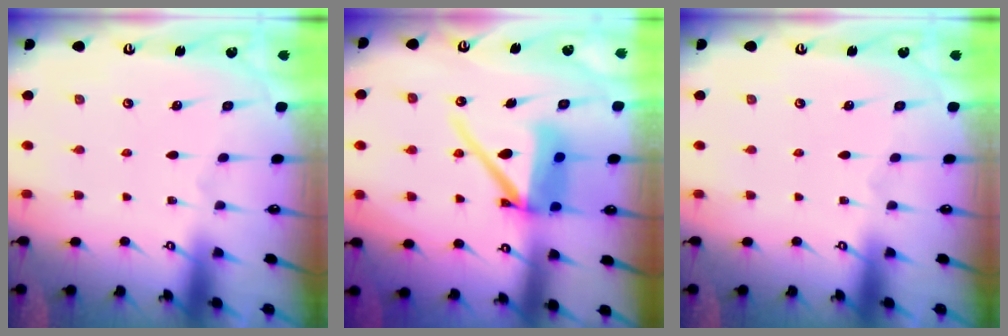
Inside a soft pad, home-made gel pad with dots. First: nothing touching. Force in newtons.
{"total": 12.9, "press": 12.8, "slide": 1.7}
{"total": 0.0}